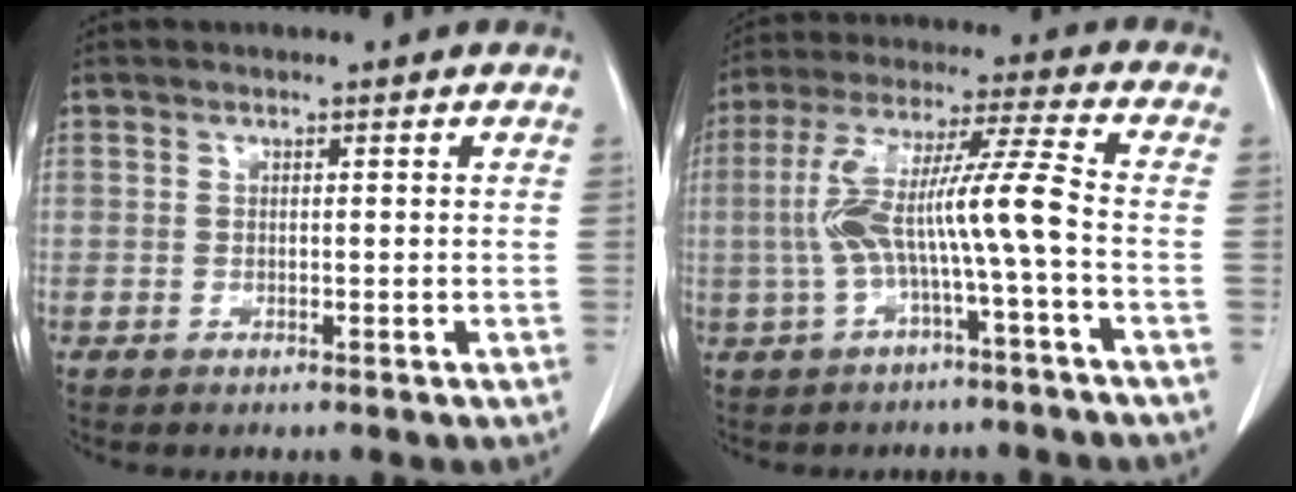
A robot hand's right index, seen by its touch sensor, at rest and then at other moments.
{"total": 10.3, "force": [-1.9, -0.7, 10.1], "torque": [-0.199, 0.034, -0.034]}